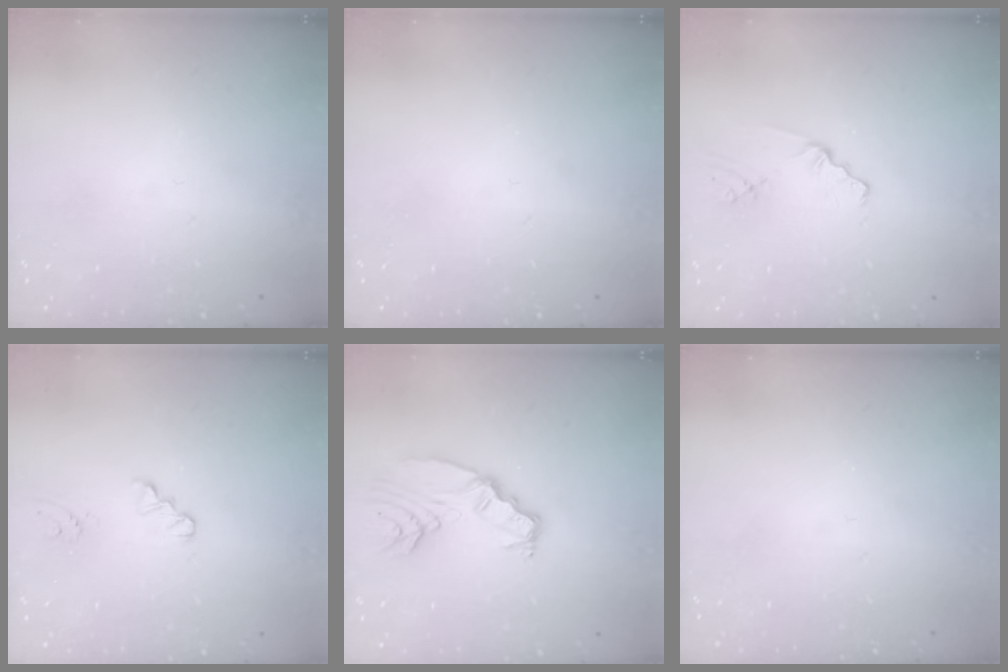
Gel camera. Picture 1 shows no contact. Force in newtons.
{"total": 0.0}
{"total": 1.5, "press": 1.5, "slide": 0.2}
{"total": 0.0}
{"total": 9.6, "press": 9.5, "slide": 1.0}
{"total": 0.0}